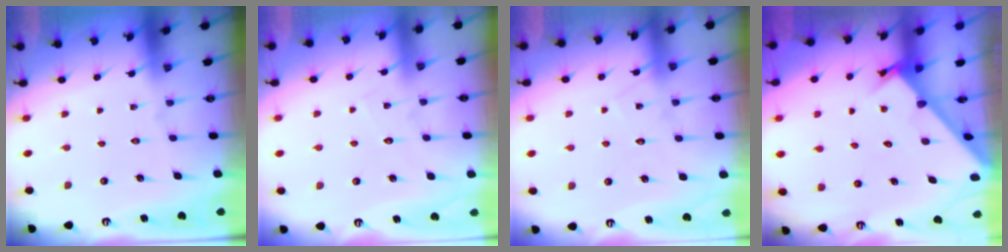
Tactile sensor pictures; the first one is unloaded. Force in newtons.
{"total": 4.8, "press": 4.8, "slide": 0.3}
{"total": 8.5, "press": 8.4, "slide": 0.6}
{"total": 2.2, "press": 2.2, "slide": 0.1}